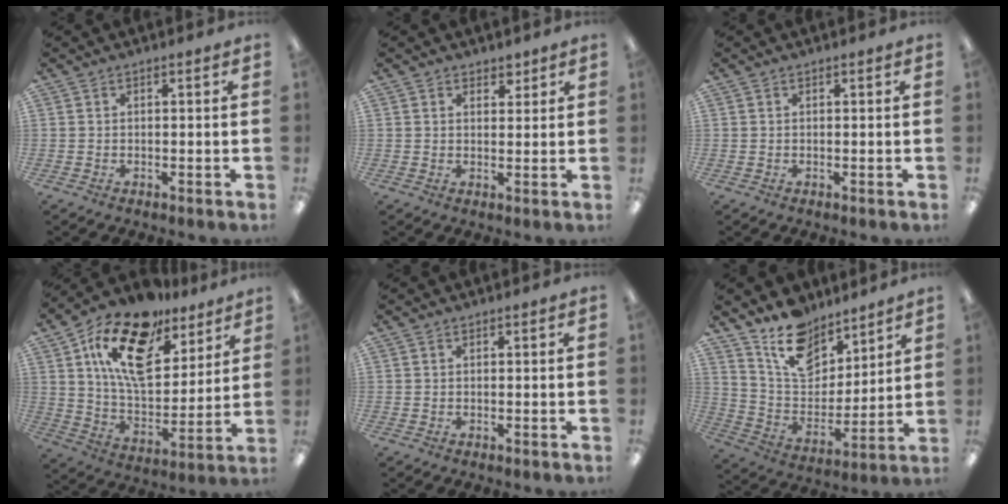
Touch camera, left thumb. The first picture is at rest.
{"total": 2.8, "force": [2.0, 1.9, 0.5], "torque": [0.002, -0.007, 0.034]}
{"total": 0.0}
{"total": 19.7, "force": [12.0, 10.1, 11.9], "torque": [-0.213, -0.055, 0.213]}
{"total": 0.0}
{"total": 14.5, "force": [11.4, 7.6, 5.0], "torque": [-0.105, -0.070, 0.216]}